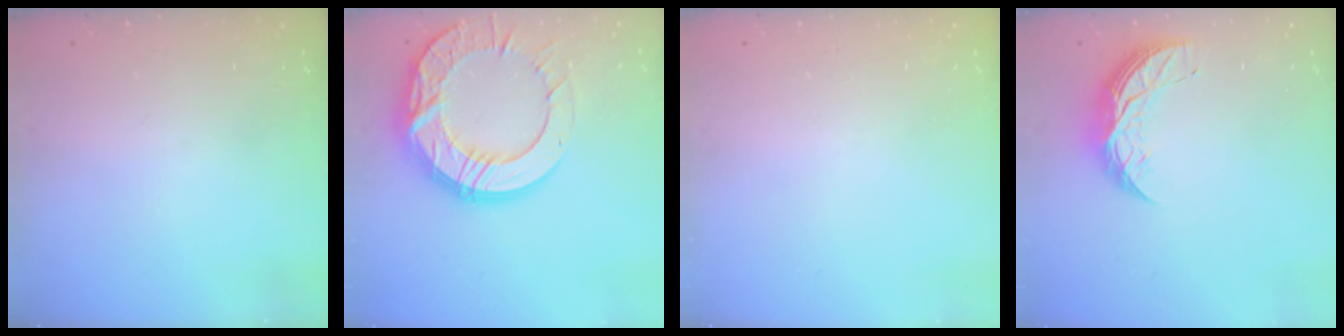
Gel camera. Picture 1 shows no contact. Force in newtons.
{"total": 22.7, "press": 22.7, "slide": 1.8}
{"total": 0.0}
{"total": 8.4, "press": 8.4, "slide": 0.4}